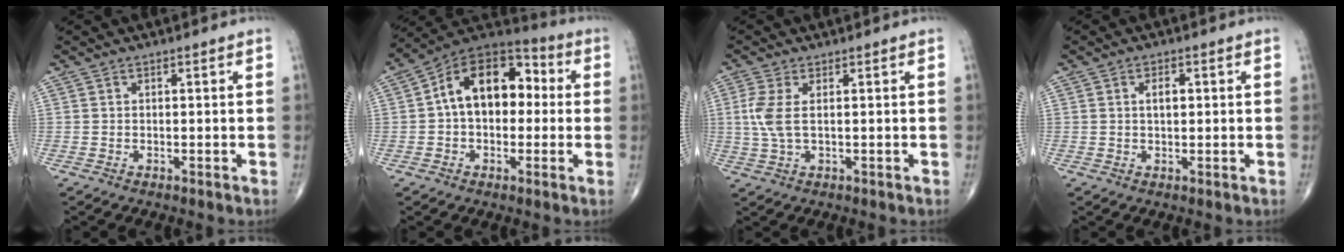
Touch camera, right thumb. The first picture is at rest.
{"total": 15.6, "force": [1.3, 10.1, 11.8], "torque": [-0.148, 0.045, 0.008]}
{"total": 5.0, "force": [0.7, 2.0, 4.5], "torque": [-0.125, 0.002, 0.016]}
{"total": 2.5, "force": [0.4, 1.4, 2.0], "torque": [-0.029, 0.002, 0.007]}